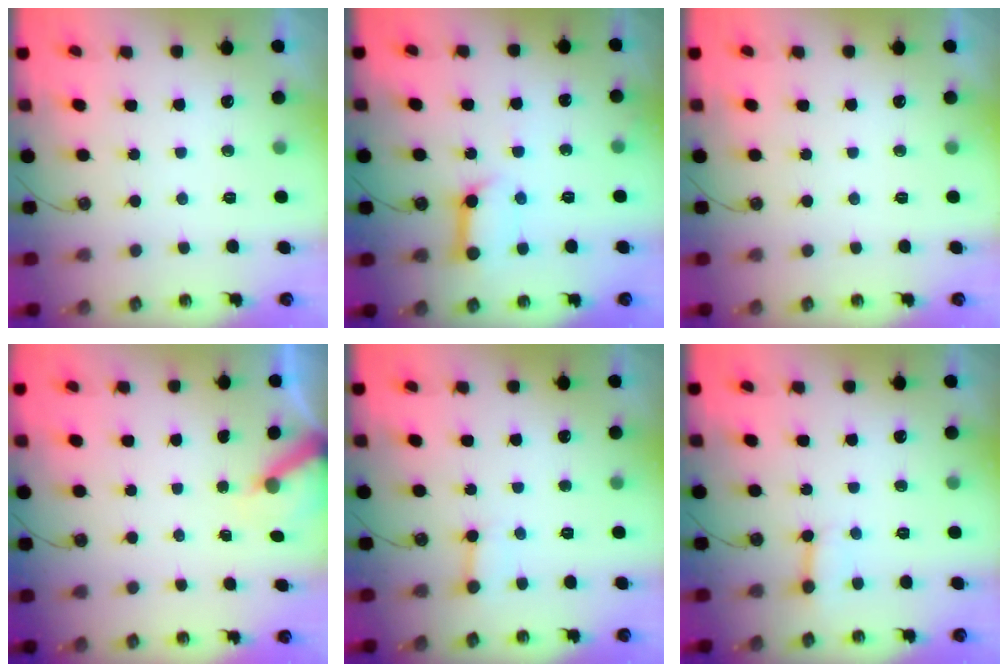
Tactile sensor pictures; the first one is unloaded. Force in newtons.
{"total": 10.5, "press": 10.4, "slide": 1.2}
{"total": 0.0}
{"total": 5.4, "press": 5.4, "slide": 0.2}
{"total": 3.5, "press": 3.4, "slide": 0.5}
{"total": 3.9, "press": 3.9, "slide": 0.3}